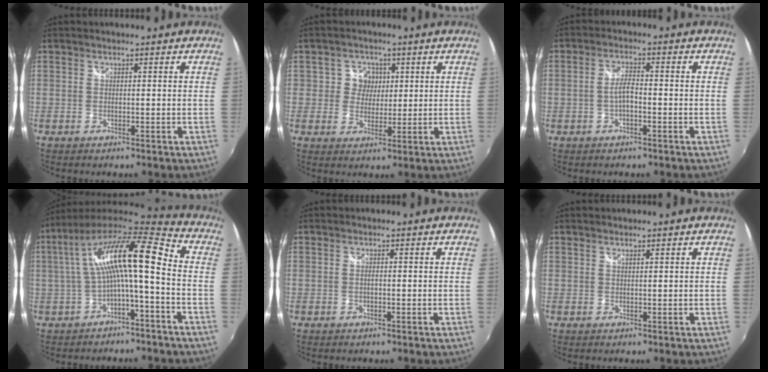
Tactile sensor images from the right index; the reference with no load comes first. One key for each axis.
{"total": 4.7, "fx": 1.0, "fy": 4.5, "fz": 0.8, "tx": -0.009, "ty": 0.010, "tz": 0.014}
{"total": 3.2, "fx": -1.1, "fy": 0.9, "fz": 2.9, "tx": -0.061, "ty": 0.007, "tz": -0.020}
{"total": 15.2, "fx": -0.1, "fy": 3.1, "fz": 14.9, "tx": -0.280, "ty": 0.023, "tz": -0.006}
{"total": 0.6, "fx": -0.1, "fy": 0.3, "fz": 0.5, "tx": -0.011, "ty": 0.001, "tz": -0.004}
{"total": 0.6, "fx": 0.5, "fy": 0.1, "fz": 0.3, "tx": -0.004, "ty": 0.001, "tz": 0.009}